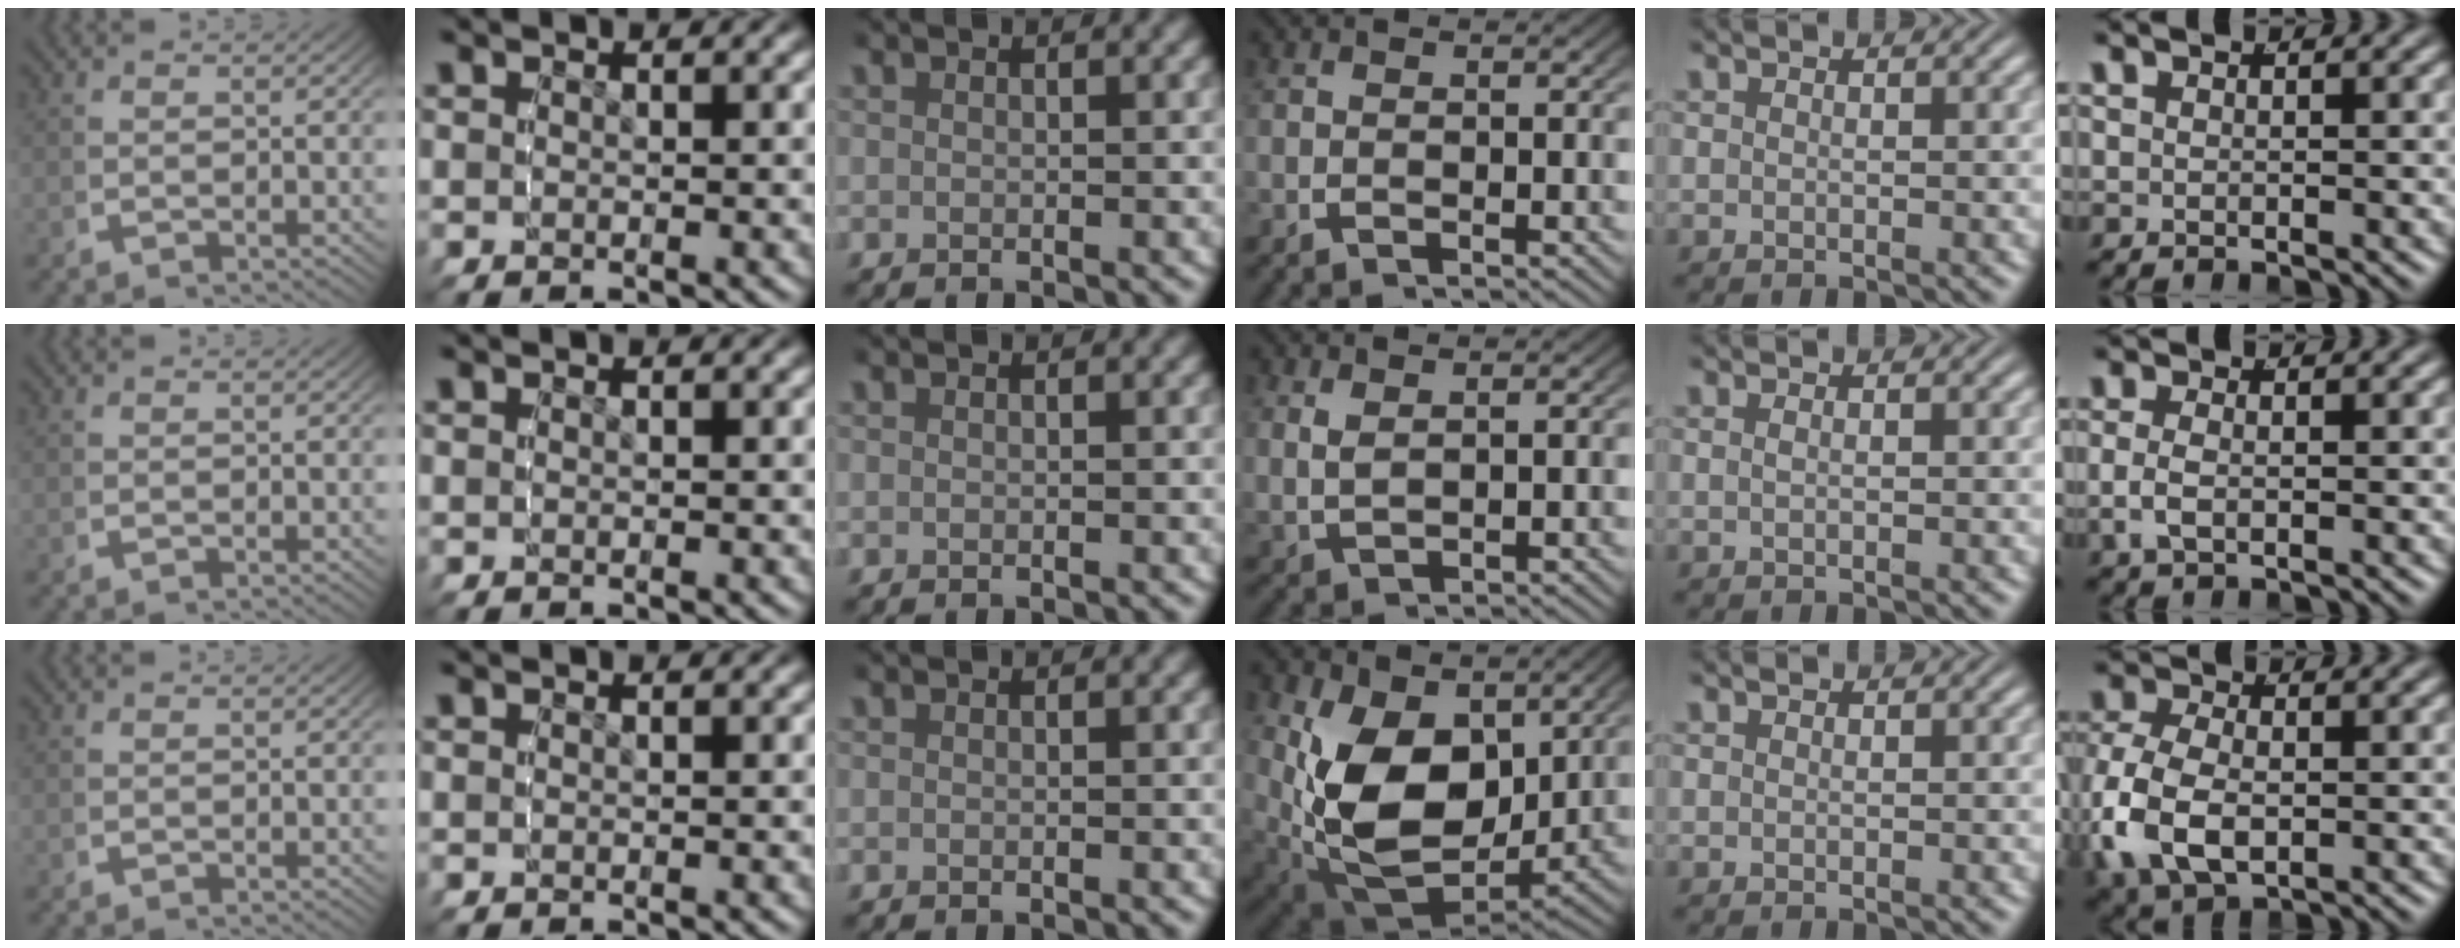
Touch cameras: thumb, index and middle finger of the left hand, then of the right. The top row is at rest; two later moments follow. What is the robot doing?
{"motion": "grasp_and_lifting", "object": "sponge"}